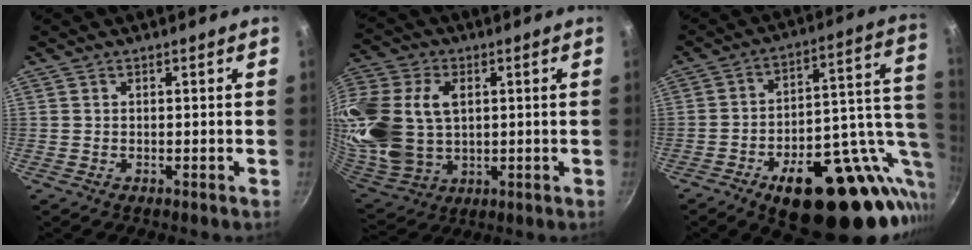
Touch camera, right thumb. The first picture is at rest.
{"total": 24.6, "force": [4.8, 17.6, 16.5], "torque": [-0.385, 0.011, 0.102]}
{"total": 28.3, "force": [-8.4, 13.4, 23.5], "torque": [-0.277, 0.031, -0.105]}